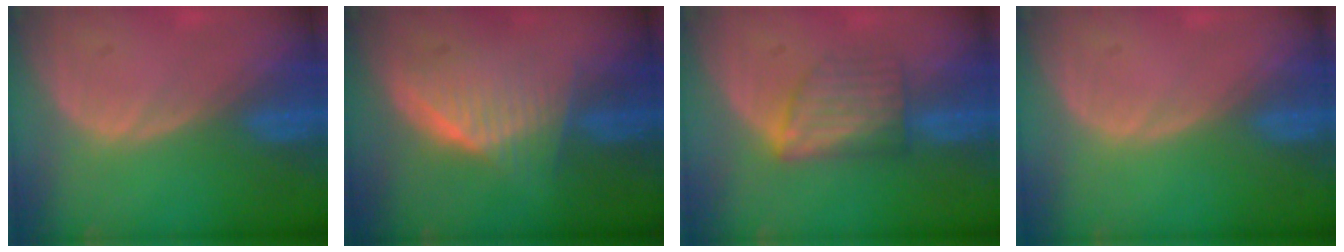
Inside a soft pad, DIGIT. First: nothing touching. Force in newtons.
{"total": 6.1, "press": 6.1, "slide": 0.9}
{"total": 5.9, "press": 5.6, "slide": 1.8}
{"total": 0.0}